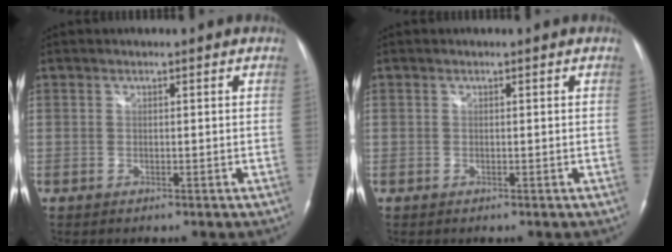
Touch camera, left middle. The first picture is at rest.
{"total": 0.0}